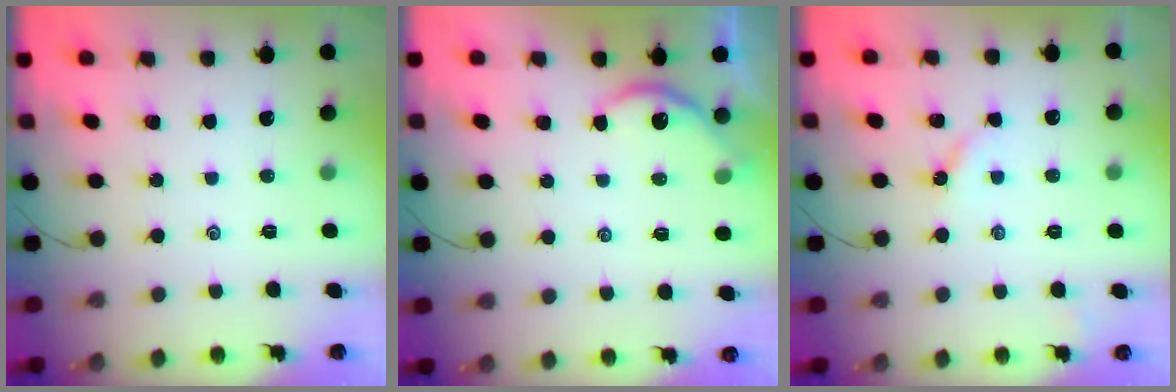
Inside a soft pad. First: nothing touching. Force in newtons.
{"total": 4.7, "press": 4.6, "slide": 0.6}
{"total": 2.5, "press": 2.4, "slide": 0.5}